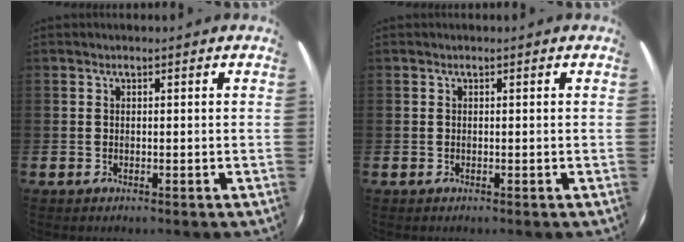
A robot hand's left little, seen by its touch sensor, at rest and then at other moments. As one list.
[{"total": 0.0}]